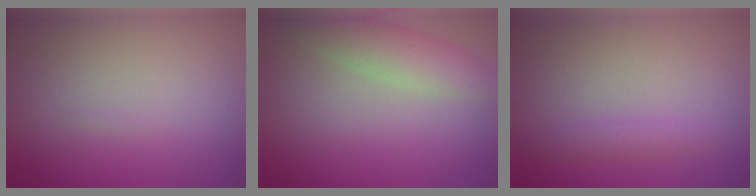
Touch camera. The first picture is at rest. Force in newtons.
{"total": 3.9, "press": 3.9, "slide": 0.1}
{"total": 1.6, "press": 1.6, "slide": 0.1}